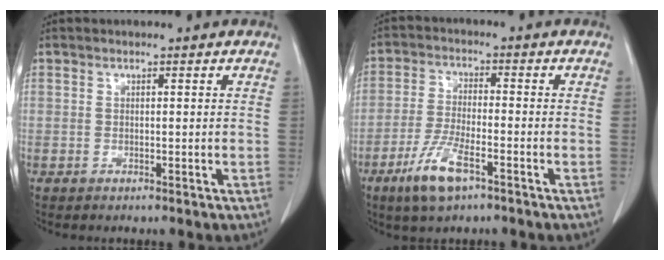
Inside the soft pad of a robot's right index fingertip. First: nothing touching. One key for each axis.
{"total": 7.7, "fx": -4.4, "fy": 1.9, "fz": 6.0, "tx": -0.126, "ty": -0.012, "tz": -0.079}